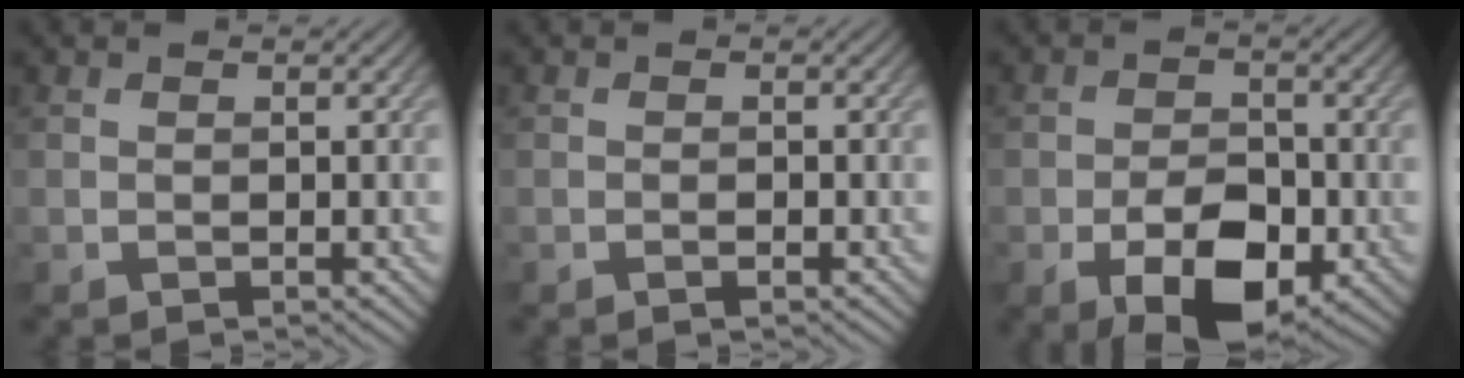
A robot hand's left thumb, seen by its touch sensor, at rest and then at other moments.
{"total": 0.9, "force": [-0.5, 0.1, 0.8], "torque": [-0.013, 0.000, -0.008]}
{"total": 9.3, "force": [-4.1, 5.1, 6.6], "torque": [-0.120, -0.012, -0.068]}